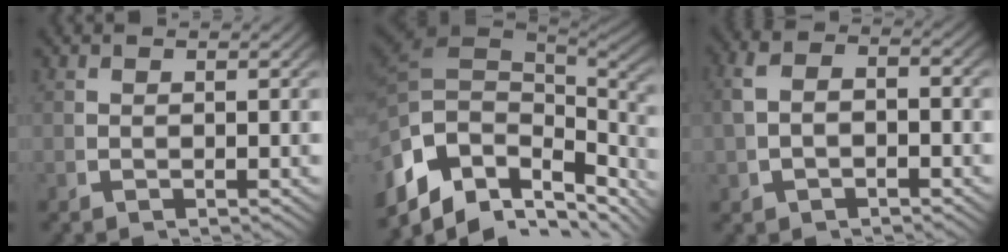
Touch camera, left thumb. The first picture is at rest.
{"total": 13.7, "force": [-2.6, 9.4, 9.6], "torque": [-0.185, -0.048, -0.008]}
{"total": 3.2, "force": [-0.2, 2.0, 2.5], "torque": [-0.053, 0.003, -0.001]}